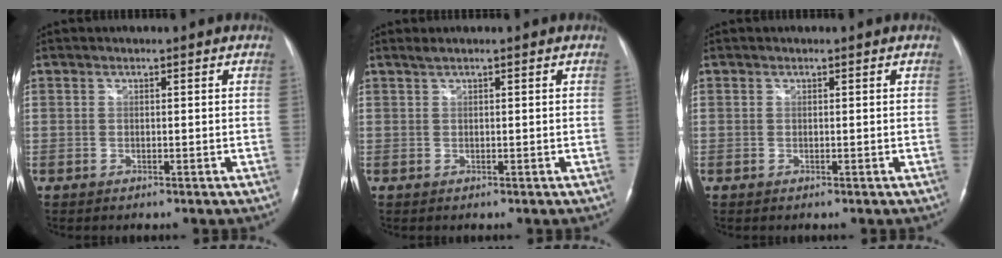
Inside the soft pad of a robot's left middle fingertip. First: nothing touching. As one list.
[{"total": 0.8, "force": [0.6, -0.1, 0.4], "torque": [-0.014, 0.009, 0.017]}, {"total": 0.0}]